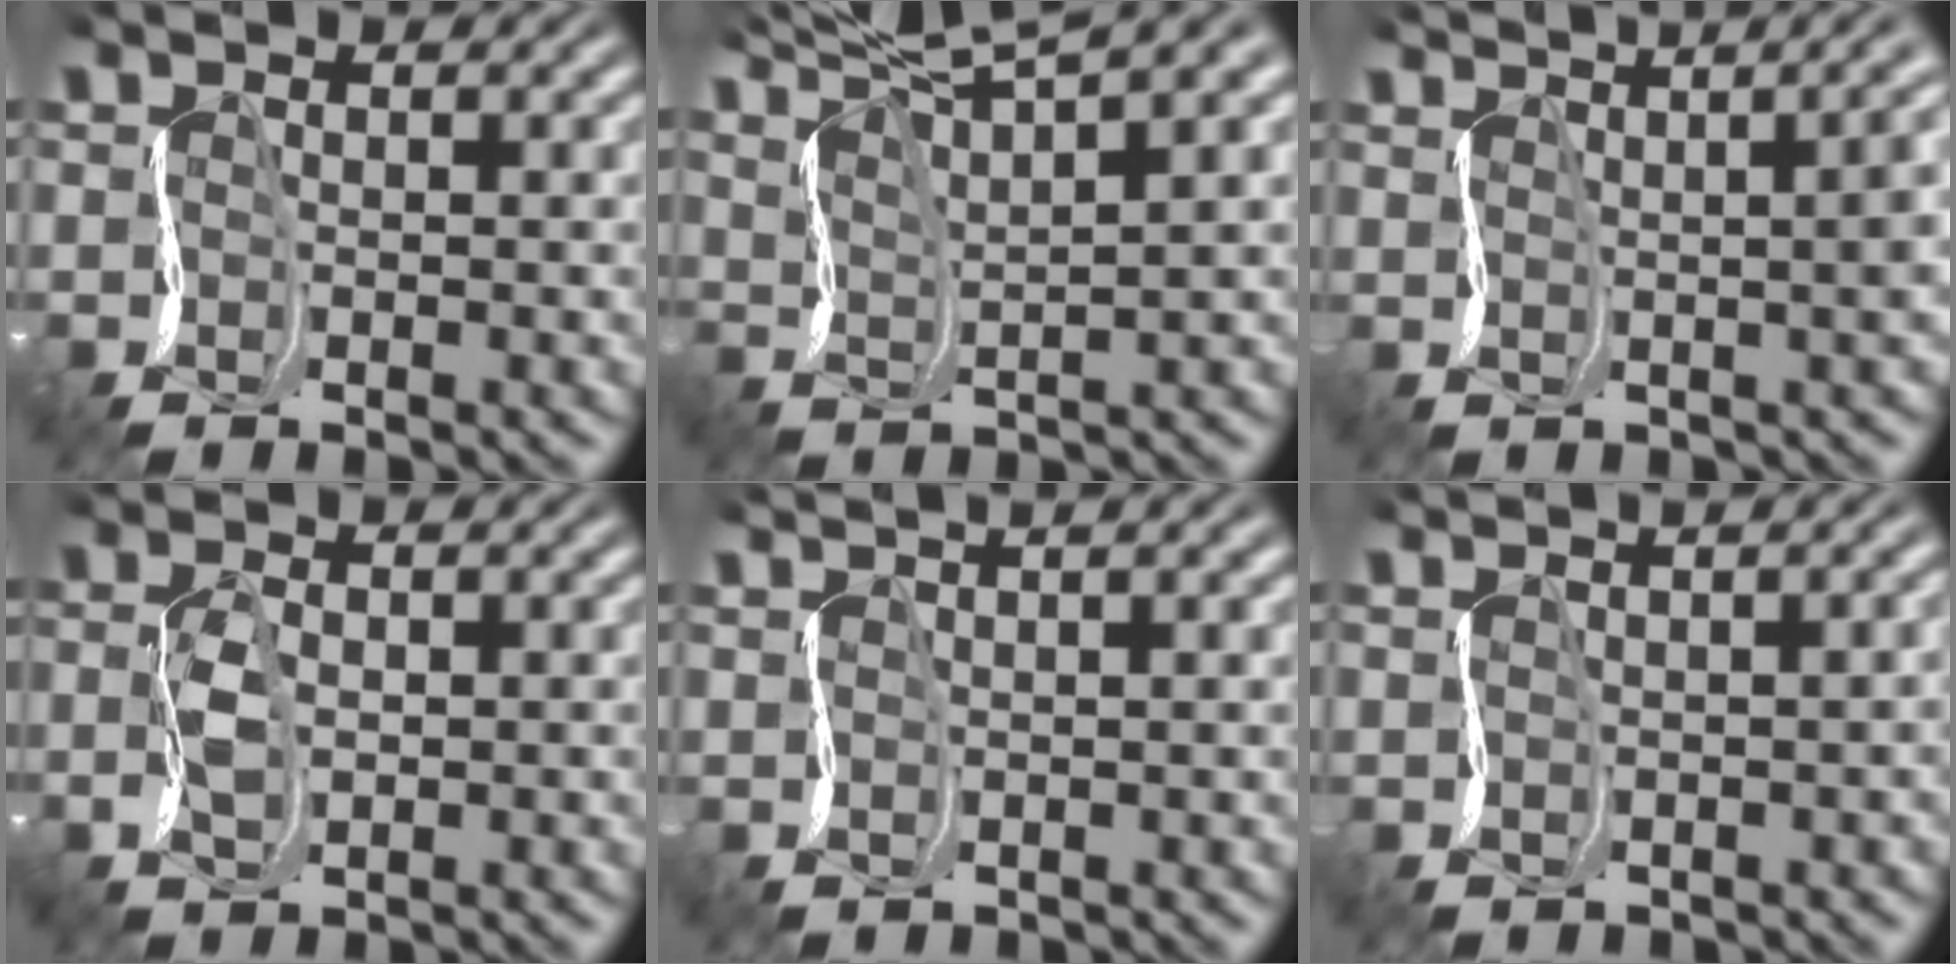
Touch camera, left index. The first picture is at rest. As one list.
[{"total": 8.3, "force": [7.8, 0.1, 2.8], "torque": [-0.070, 0.028, 0.122]}, {"total": 10.3, "force": [3.4, 4.8, 8.4], "torque": [-0.049, 0.069, 0.018]}, {"total": 1.3, "force": [0.0, 0.8, 1.0], "torque": [-0.047, 0.006, -0.001]}, {"total": 3.6, "force": [2.4, 1.4, 2.2], "torque": [-0.012, 0.031, 0.008]}, {"total": 3.5, "force": [0.6, 2.0, 2.9], "torque": [0.006, 0.025, -0.003]}]